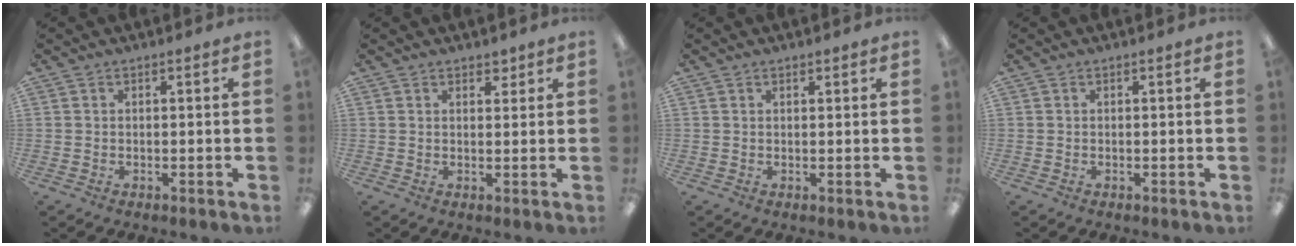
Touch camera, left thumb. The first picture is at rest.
{"total": 2.3, "force": [1.7, 1.2, 0.9], "torque": [-0.003, -0.006, 0.028]}
{"total": 0.9, "force": [0.7, 0.4, 0.5], "torque": [-0.010, 0.001, 0.012]}
{"total": 0.0}